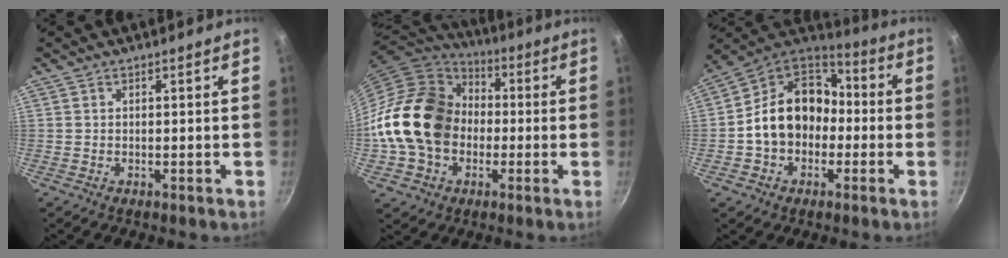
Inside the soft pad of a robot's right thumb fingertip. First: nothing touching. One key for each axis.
{"total": 20.4, "fx": -0.9, "fy": 16.2, "fz": 12.4, "tx": -0.204, "ty": 0.044, "tz": -0.018}
{"total": 16.5, "fx": -1.9, "fy": 13.1, "fz": 9.8, "tx": -0.135, "ty": 0.056, "tz": -0.043}